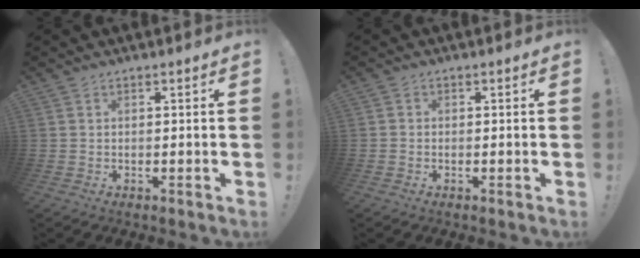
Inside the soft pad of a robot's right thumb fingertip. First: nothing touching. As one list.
[{"total": 0.6, "force": [-0.4, 0.4, 0.2], "torque": [-0.002, 0.001, -0.007]}]